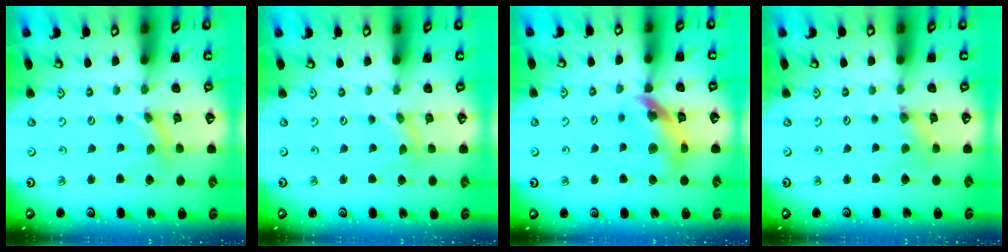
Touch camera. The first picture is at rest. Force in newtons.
{"total": 0.0}
{"total": 13.8, "press": 13.7, "slide": 1.6}
{"total": 1.4, "press": 1.4, "slide": 0.2}